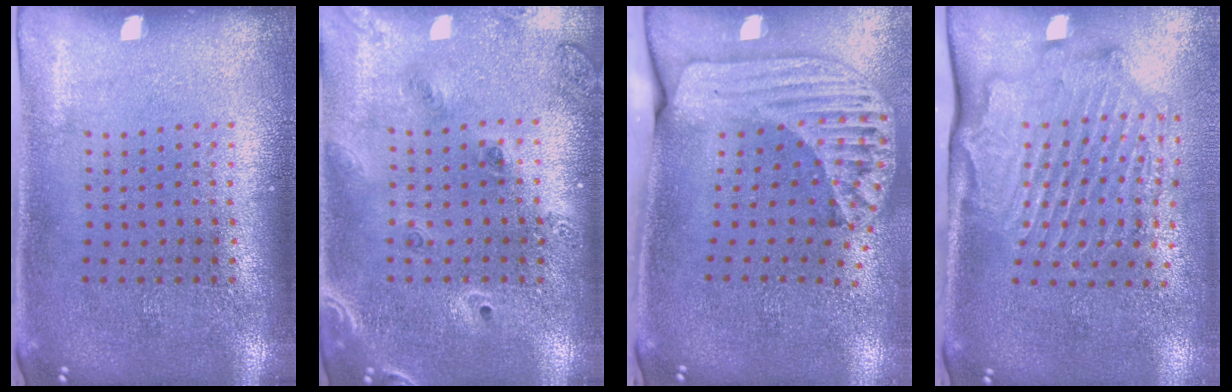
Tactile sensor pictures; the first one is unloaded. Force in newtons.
{"total": 1.5, "press": 1.3, "slide": 0.7}
{"total": 2.3, "press": 1.7, "slide": 1.5}
{"total": 2.1, "press": 2.0, "slide": 0.4}